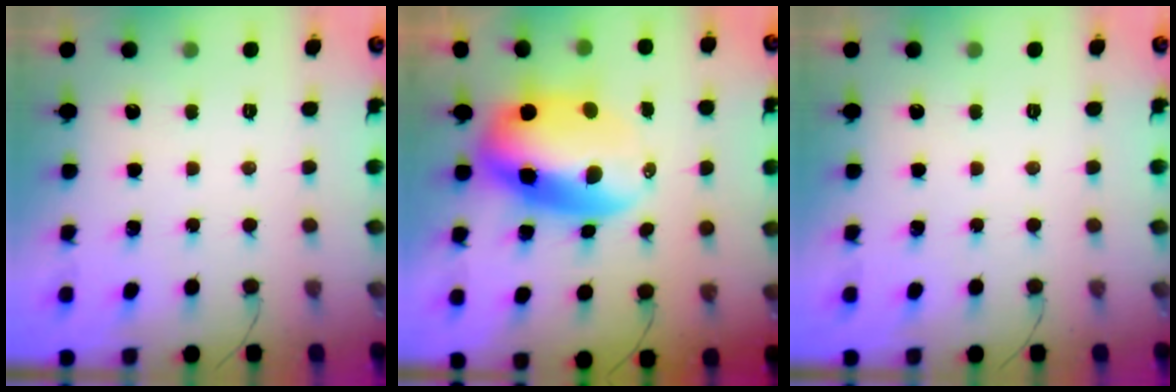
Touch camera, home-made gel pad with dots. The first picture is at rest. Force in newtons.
{"total": 12.1, "press": 11.7, "slide": 3.0}
{"total": 0.0}